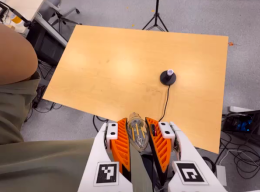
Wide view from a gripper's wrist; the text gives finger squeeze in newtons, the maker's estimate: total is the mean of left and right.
{"total": 19.3, "left": 21.0, "right": 17.5}